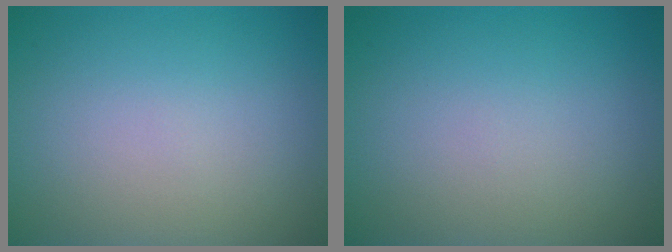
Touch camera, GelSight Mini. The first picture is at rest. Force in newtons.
{"total": 0.0}